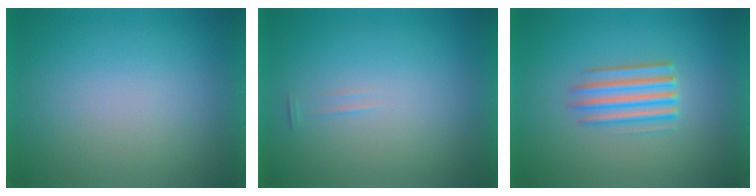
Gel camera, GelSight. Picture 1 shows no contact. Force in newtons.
{"total": 1.3}
{"total": 3.6}